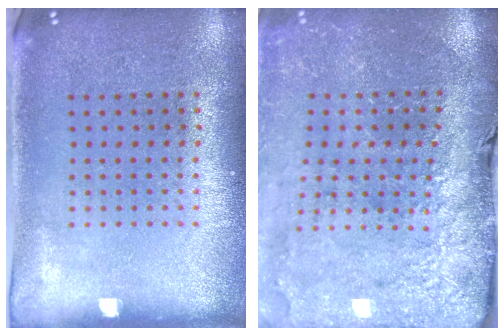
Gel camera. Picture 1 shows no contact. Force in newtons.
{"total": 3.3, "press": 3.0, "slide": 1.3}